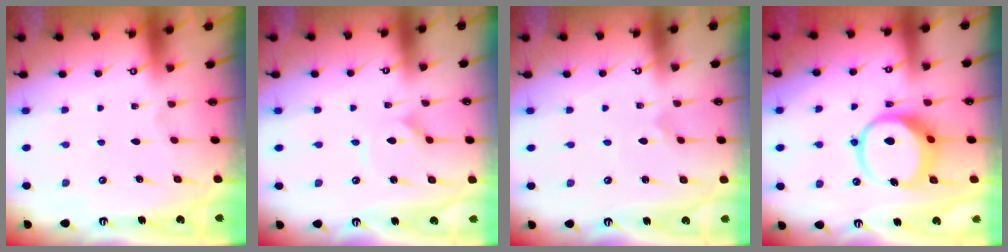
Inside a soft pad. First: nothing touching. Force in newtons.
{"total": 2.1, "press": 2.1, "slide": 0.2}
{"total": 0.5, "press": 0.5, "slide": 0.0}
{"total": 10.3, "press": 10.2, "slide": 1.4}